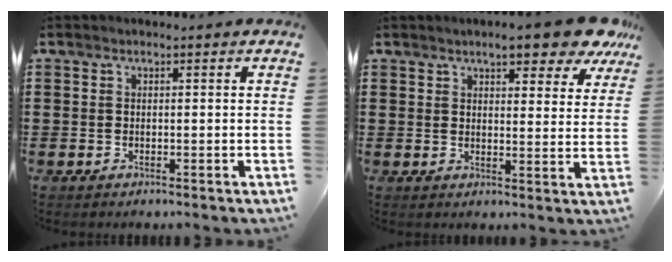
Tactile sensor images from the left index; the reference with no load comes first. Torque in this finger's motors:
{"motor_torque": [2.14, 0.00, 0.76, 0.13]}